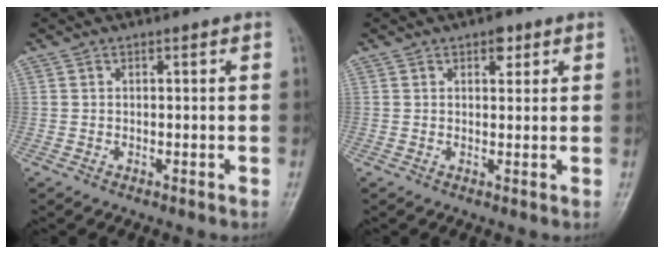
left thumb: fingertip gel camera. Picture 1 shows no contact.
{"total": 2.5, "force": [1.4, 1.4, 1.6], "torque": [-0.010, -0.004, 0.018]}